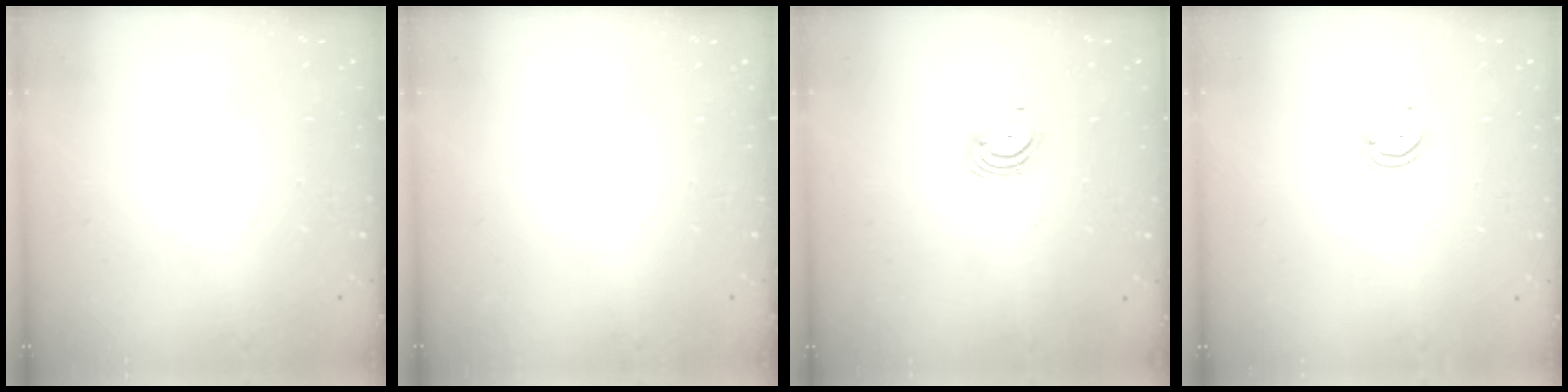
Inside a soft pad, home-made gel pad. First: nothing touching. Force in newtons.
{"total": 0.0}
{"total": 3.6, "press": 3.6, "slide": 0.3}
{"total": 3.5, "press": 3.5, "slide": 0.3}